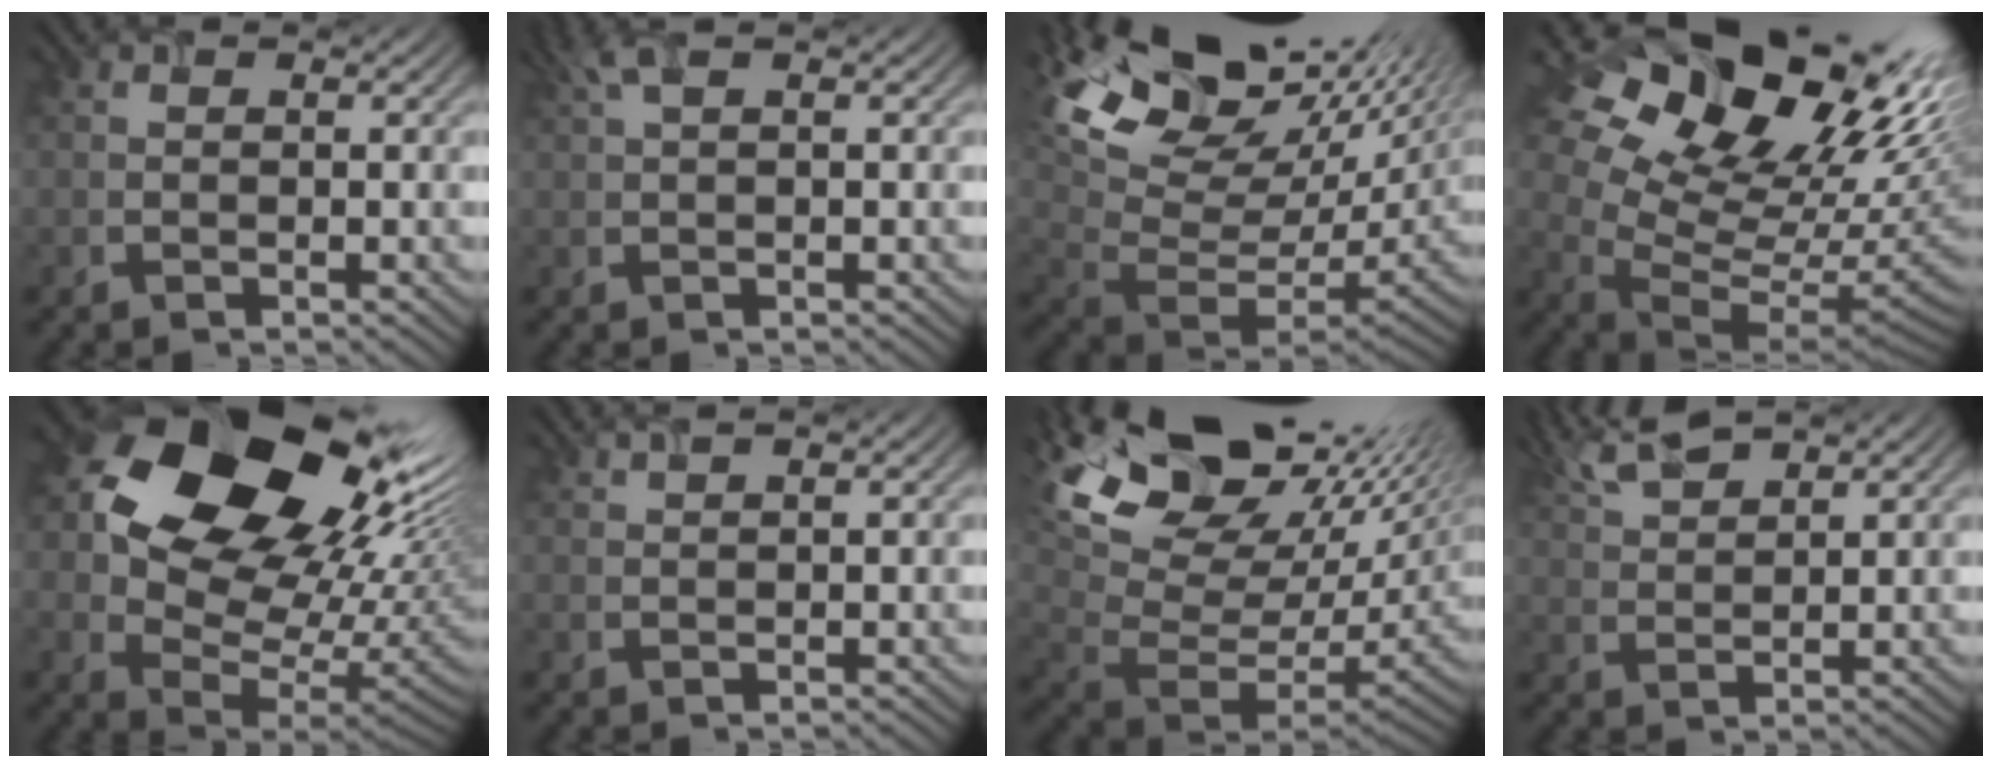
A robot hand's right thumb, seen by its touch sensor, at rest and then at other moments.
{"total": 2.5, "force": [1.2, 0.4, 2.1], "torque": [-0.048, 0.012, 0.026]}
{"total": 18.6, "force": [10.6, 8.9, 12.5], "torque": [-0.244, 0.016, 0.209]}
{"total": 20.1, "force": [7.7, 12.6, 13.6], "torque": [-0.231, 0.018, 0.157]}
{"total": 19.5, "force": [7.8, 13.2, 12.0], "torque": [-0.215, 0.010, 0.149]}
{"total": 1.8, "force": [1.4, 0.3, 1.1], "torque": [-0.020, 0.006, 0.022]}
{"total": 18.4, "force": [11.0, 8.5, 12.1], "torque": [-0.251, 0.009, 0.209]}
{"total": 5.8, "force": [4.4, 1.4, 3.5], "torque": [-0.089, 0.016, 0.095]}